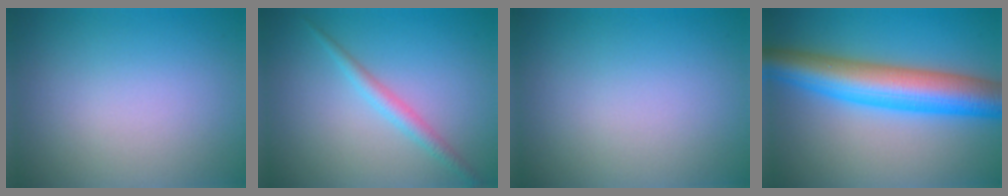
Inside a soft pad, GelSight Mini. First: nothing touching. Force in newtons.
{"total": 1.8, "press": 1.8, "slide": 0.0}
{"total": 0.0}
{"total": 9.5, "press": 9.5, "slide": 0.1}